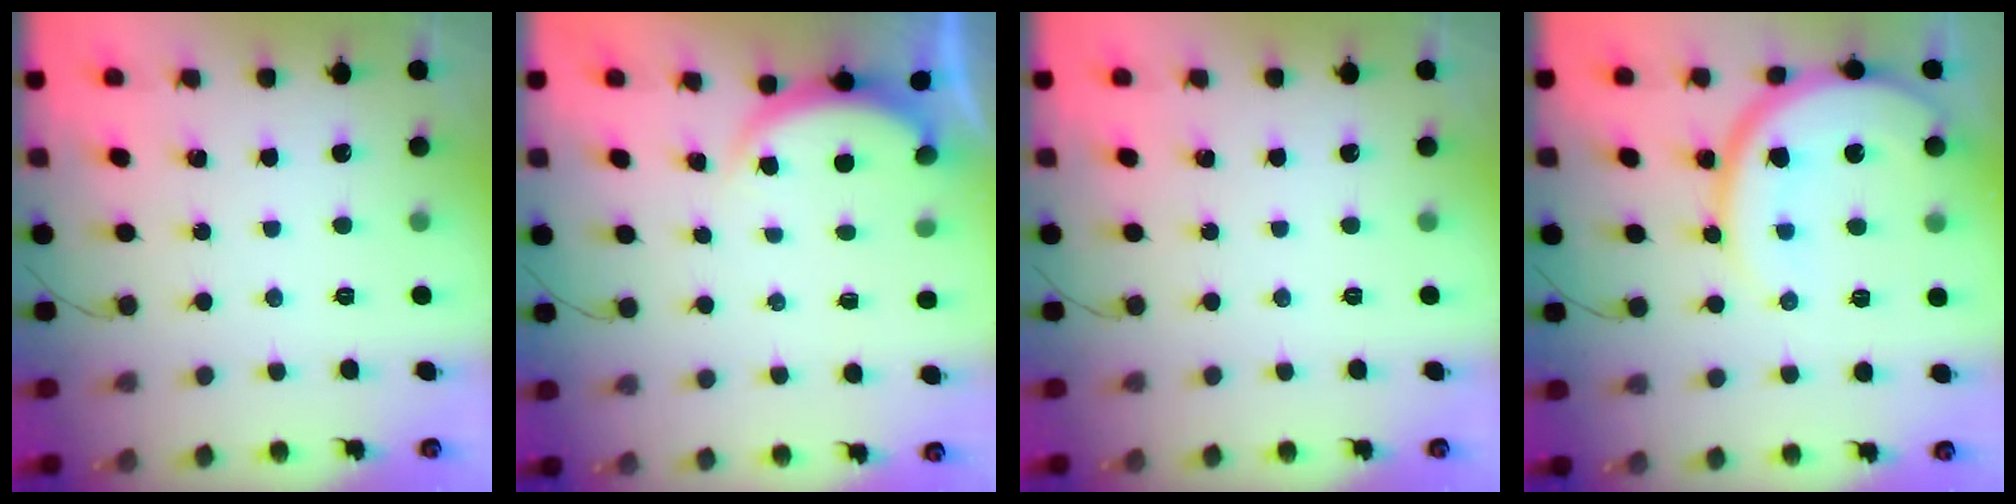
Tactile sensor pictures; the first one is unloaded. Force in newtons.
{"total": 2.5, "press": 2.4, "slide": 0.6}
{"total": 0.0}
{"total": 15.6, "press": 15.5, "slide": 2.0}